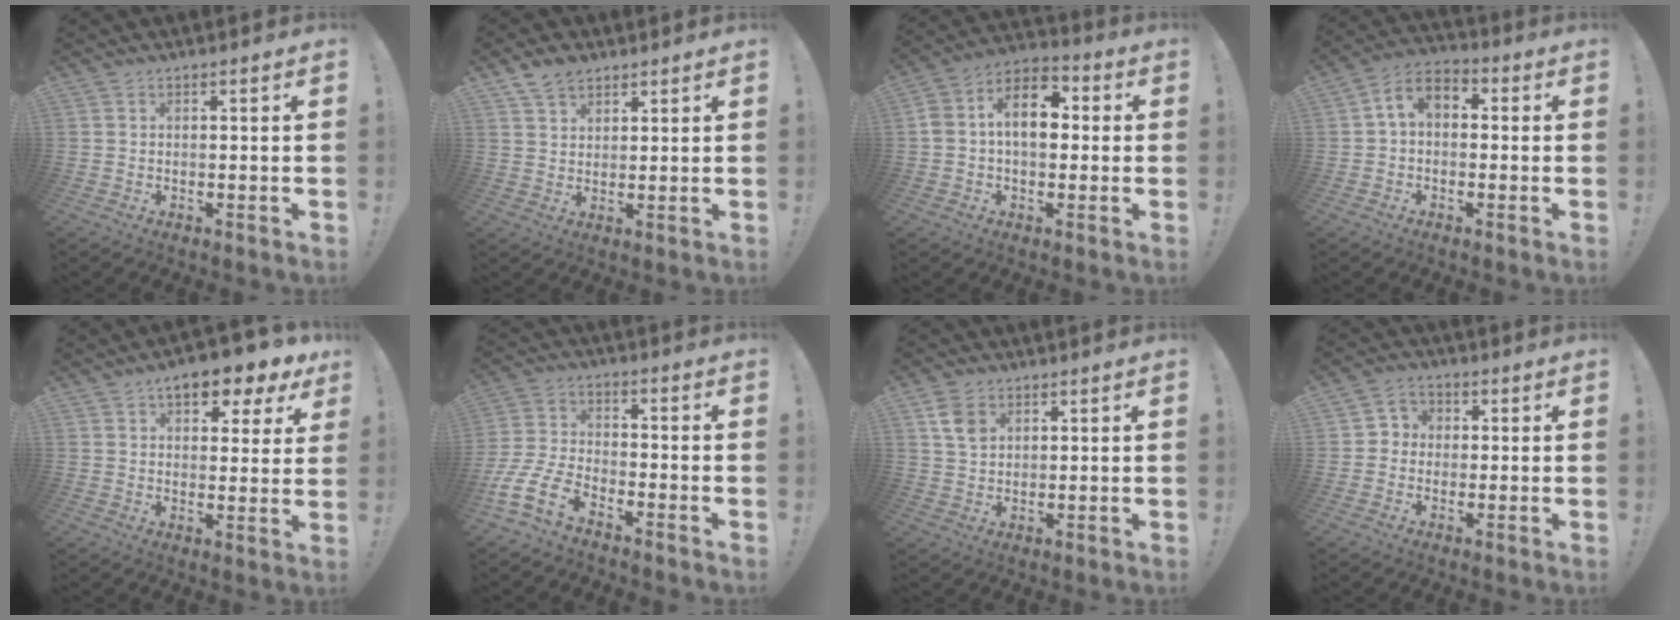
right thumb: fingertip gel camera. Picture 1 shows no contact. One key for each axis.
{"total": 5.6, "fx": 4.2, "fy": 3.1, "fz": 2.1, "tx": -0.032, "ty": -0.020, "tz": 0.078}
{"total": 12.8, "fx": 1.8, "fy": 8.4, "fz": 9.4, "tx": -0.156, "ty": 0.020, "tz": 0.038}
{"total": 6.6, "fx": 0.4, "fy": 4.5, "fz": 4.7, "tx": -0.095, "ty": 0.012, "tz": 0.013}
{"total": 9.2, "fx": 5.6, "fy": 4.0, "fz": 6.0, "tx": -0.080, "ty": -0.032, "tz": 0.097}
{"total": 11.6, "fx": -7.5, "fy": 6.0, "fz": 6.5, "tx": -0.134, "ty": 0.037, "tz": -0.135}
{"total": 6.0, "fx": 2.6, "fy": 4.2, "fz": 3.4, "tx": -0.052, "ty": -0.003, "tz": 0.052}
{"total": 4.5, "fx": -0.5, "fy": 4.3, "fz": 1.2, "tx": -0.025, "ty": 0.016, "tz": -0.007}